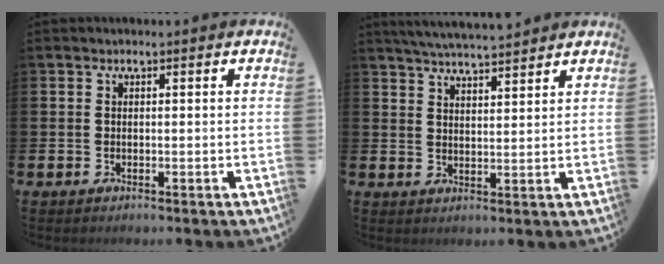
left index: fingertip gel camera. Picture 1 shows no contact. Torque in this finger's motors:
{"motor_torque": [0.11, -0.41, 0.74, 0.15]}